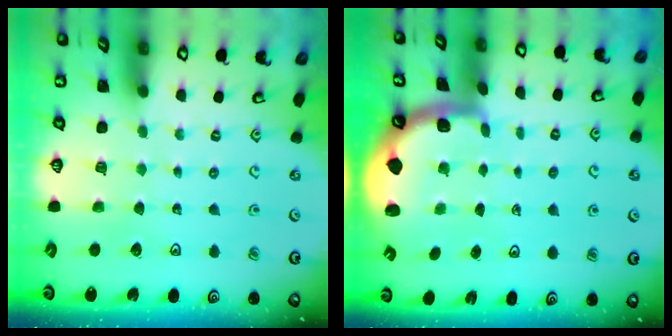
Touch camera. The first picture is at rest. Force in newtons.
{"total": 1.5, "press": 1.5, "slide": 0.3}